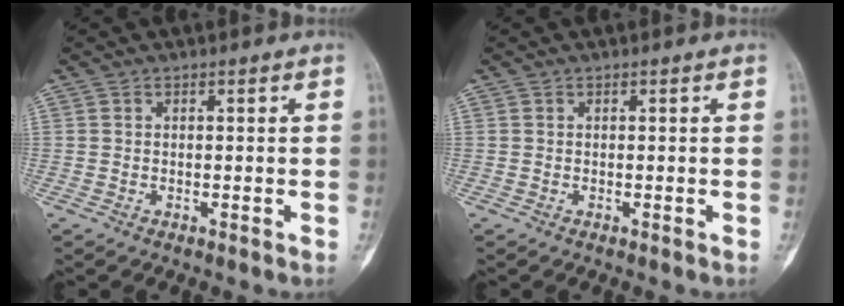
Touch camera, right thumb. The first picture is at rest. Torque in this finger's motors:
{"motor_torque": [0.05, 0.05, 0.11, -0.11, 0.00]}